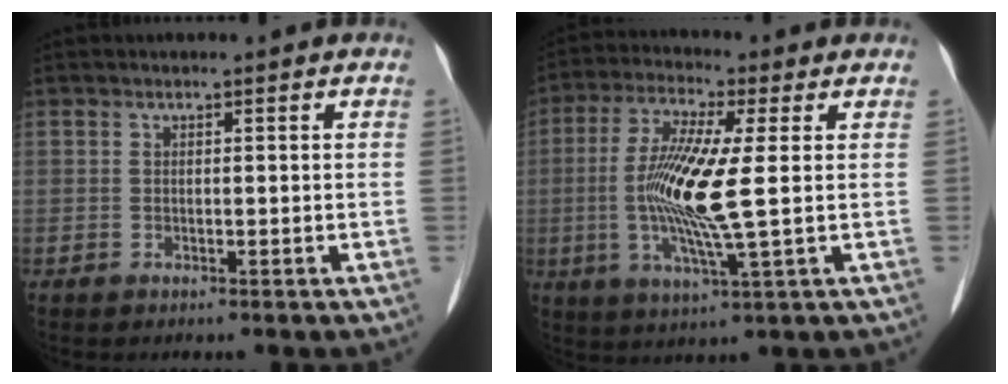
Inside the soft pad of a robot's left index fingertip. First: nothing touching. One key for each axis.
{"total": 11.6, "fx": 0.0, "fy": 0.9, "fz": 11.6, "tx": -0.244, "ty": -0.006, "tz": -0.003}